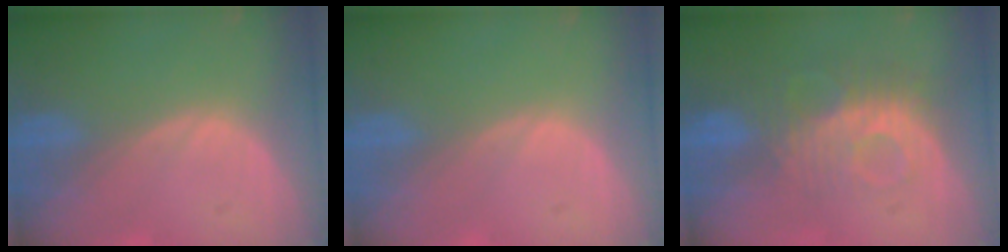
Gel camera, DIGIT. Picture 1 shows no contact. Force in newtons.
{"total": 0.0}
{"total": 9.2, "press": 8.1, "slide": 4.5}